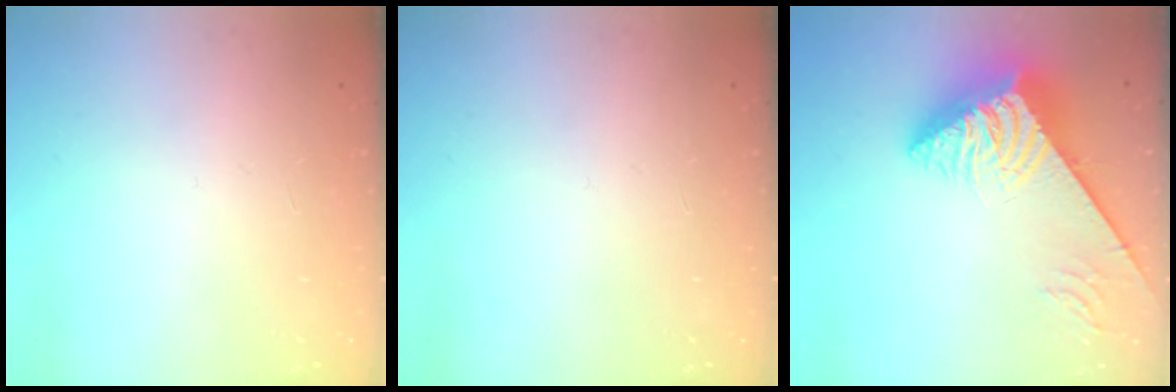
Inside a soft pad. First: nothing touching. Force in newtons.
{"total": 0.0}
{"total": 7.7, "press": 7.7, "slide": 1.0}